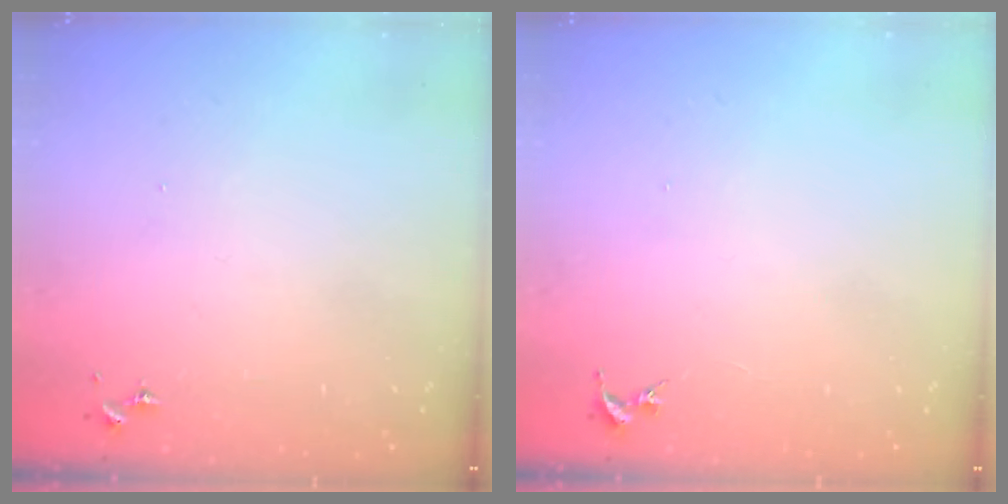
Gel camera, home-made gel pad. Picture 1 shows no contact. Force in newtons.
{"total": 0.0}